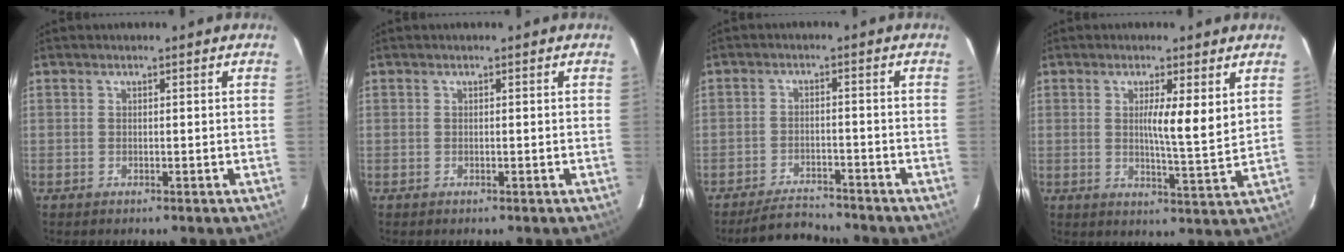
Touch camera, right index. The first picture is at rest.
{"total": 0.0}
{"total": 5.2, "force": [-5.1, 1.1, 0.3], "torque": [-0.007, -0.006, -0.084]}
{"total": 6.4, "force": [2.0, 0.3, 6.0], "torque": [-0.096, -0.011, 0.030]}